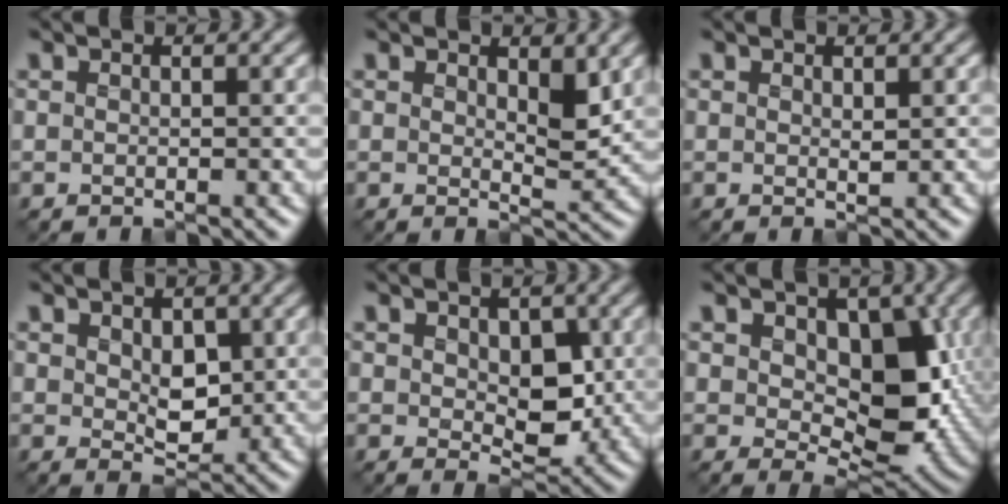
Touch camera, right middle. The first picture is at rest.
{"total": 2.9, "force": [1.2, 1.3, 2.3], "torque": [-0.038, -0.008, 0.019]}
{"total": 0.6, "force": [0.4, 0.2, 0.5], "torque": [-0.013, -0.004, 0.005]}
{"total": 3.2, "force": [0.3, 2.1, 2.4], "torque": [-0.046, -0.008, 0.004]}
{"total": 4.3, "force": [0.4, 2.8, 3.3], "torque": [-0.052, -0.012, 0.005]}
{"total": 7.8, "force": [1.0, 4.9, 6.0], "torque": [-0.090, -0.017, 0.009]}